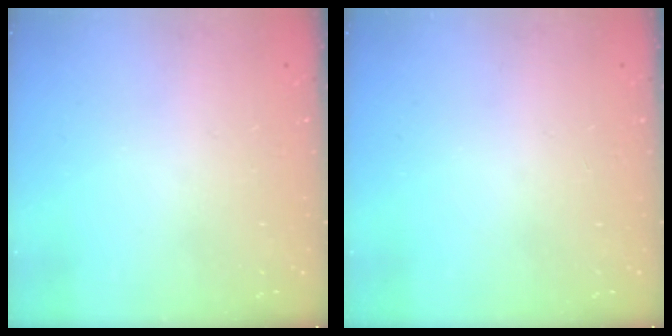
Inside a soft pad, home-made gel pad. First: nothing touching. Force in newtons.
{"total": 0.0}